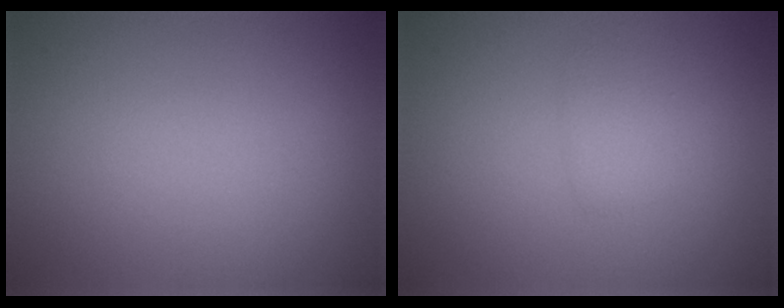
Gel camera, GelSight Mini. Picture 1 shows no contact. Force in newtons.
{"total": 1.3, "press": 1.3, "slide": 0.0}